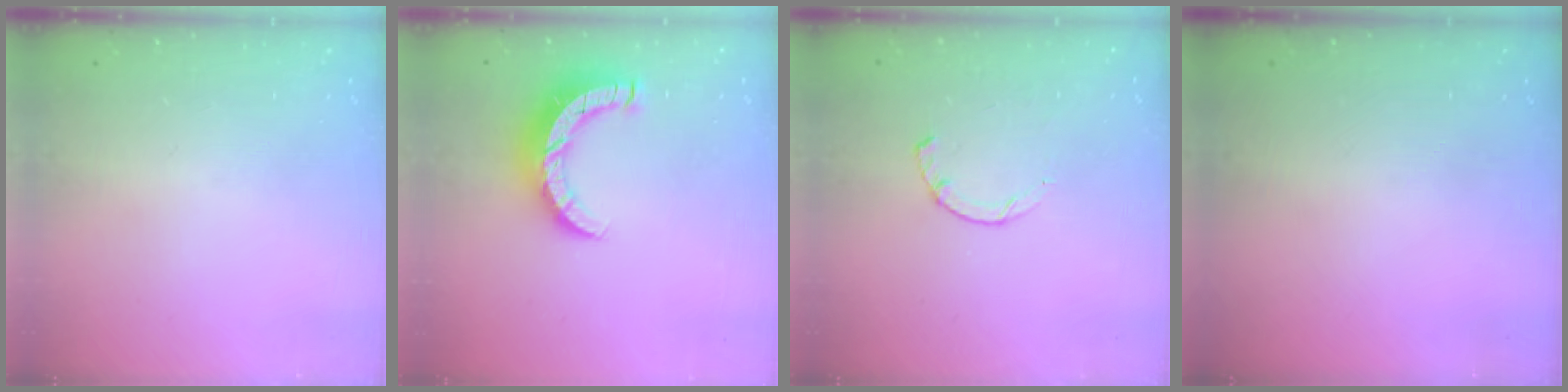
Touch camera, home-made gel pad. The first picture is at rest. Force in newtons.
{"total": 9.9, "press": 9.9, "slide": 0.6}
{"total": 2.3, "press": 2.3, "slide": 0.4}
{"total": 0.0}